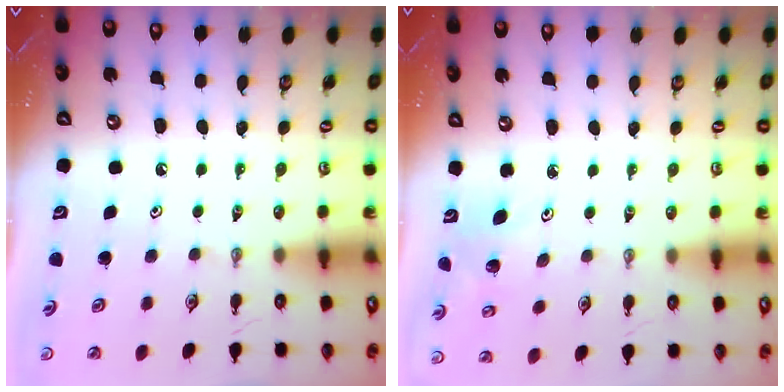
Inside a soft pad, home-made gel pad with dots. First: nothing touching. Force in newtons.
{"total": 5.6, "press": 5.5, "slide": 0.8}